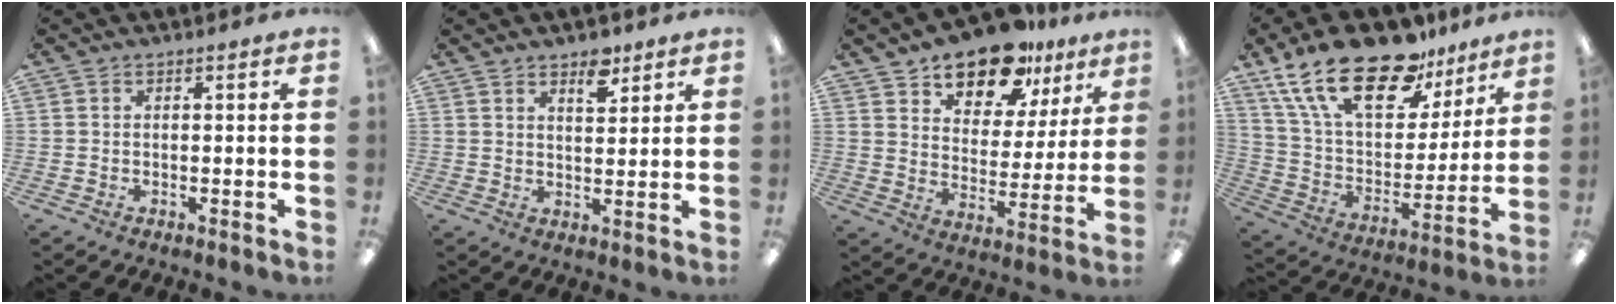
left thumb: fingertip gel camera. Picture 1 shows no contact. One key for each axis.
{"total": 5.2, "fx": 4.0, "fy": 2.3, "fz": 2.5, "tx": -0.017, "ty": -0.025, "tz": 0.065}
{"total": 15.0, "fx": 12.1, "fy": 7.2, "fz": 5.2, "tx": -0.081, "ty": -0.086, "tz": 0.217}
{"total": 23.8, "fx": 16.1, "fy": 11.1, "fz": 13.6, "tx": -0.255, "ty": -0.094, "tz": 0.287}